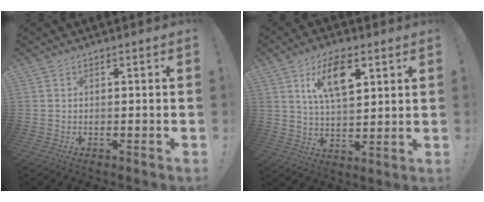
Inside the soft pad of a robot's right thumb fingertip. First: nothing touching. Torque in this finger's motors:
{"motor_torque": [1.07, 1.34, 0.20, 0.17, 0.05]}